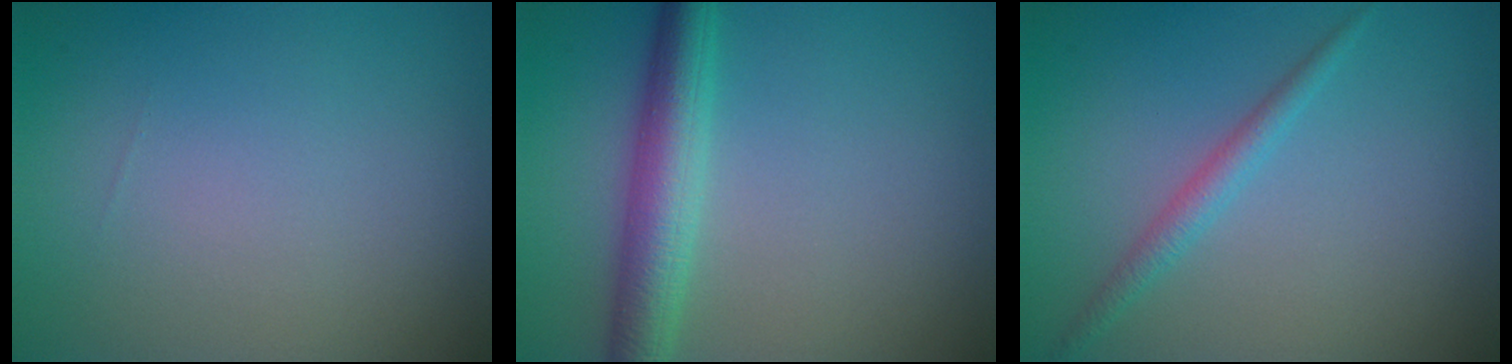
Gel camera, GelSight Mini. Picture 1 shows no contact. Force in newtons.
{"total": 4.5, "press": 4.5, "slide": 0.1}
{"total": 1.6, "press": 1.6, "slide": 0.1}